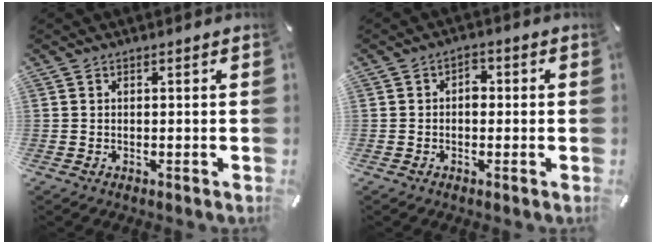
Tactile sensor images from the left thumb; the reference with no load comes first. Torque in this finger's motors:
{"motor_torque": [-0.13, -0.14, 0.04, -0.03, 0.05]}